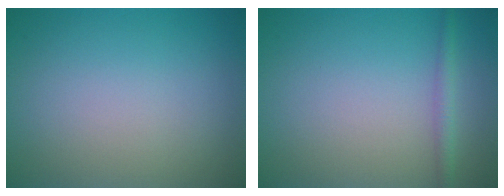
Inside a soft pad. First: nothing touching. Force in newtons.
{"total": 1.5, "press": 1.5, "slide": 0.1}